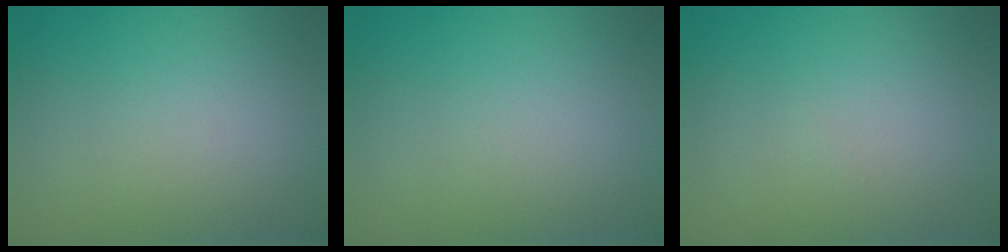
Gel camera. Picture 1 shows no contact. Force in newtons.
{"total": 0.0}
{"total": 0.0}